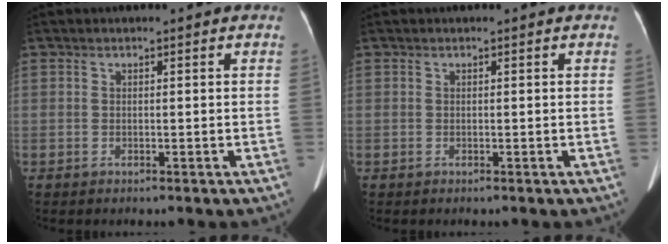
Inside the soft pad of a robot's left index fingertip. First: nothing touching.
{"total": 0.0}